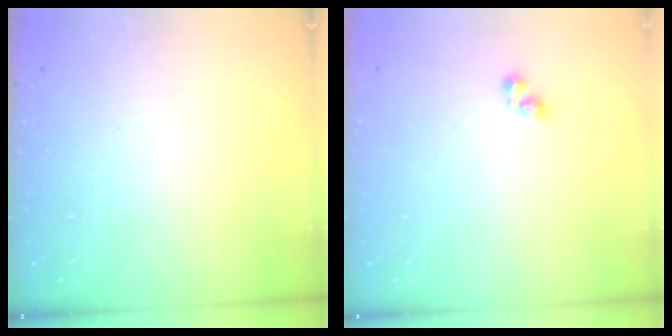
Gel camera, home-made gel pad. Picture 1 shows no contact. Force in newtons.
{"total": 3.7, "press": 3.7, "slide": 0.1}